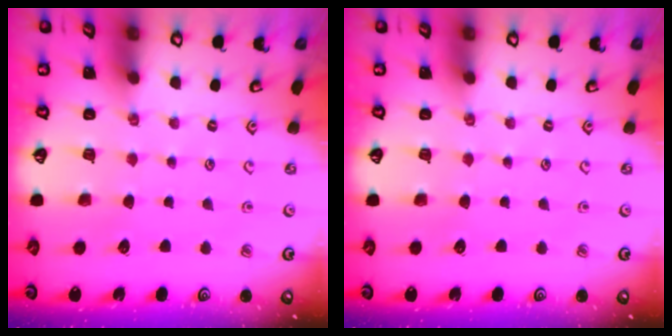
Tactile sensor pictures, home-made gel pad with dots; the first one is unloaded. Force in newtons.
{"total": 0.0}